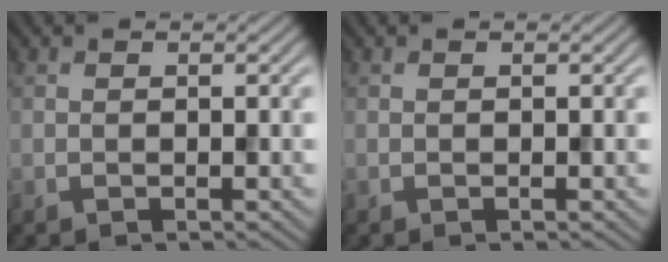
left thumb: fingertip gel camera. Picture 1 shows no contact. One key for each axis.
{"total": 0.0}